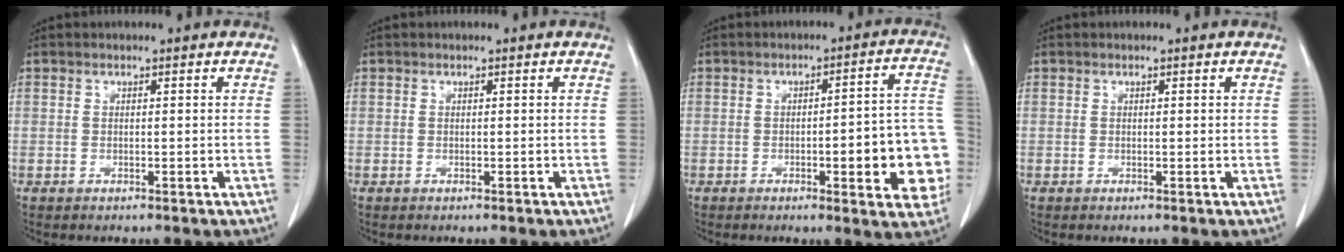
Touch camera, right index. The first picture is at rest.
{"total": 0.0}
{"total": 12.1, "force": [-2.7, 2.6, 11.5], "torque": [-0.118, 0.020, -0.032]}
{"total": 0.0}